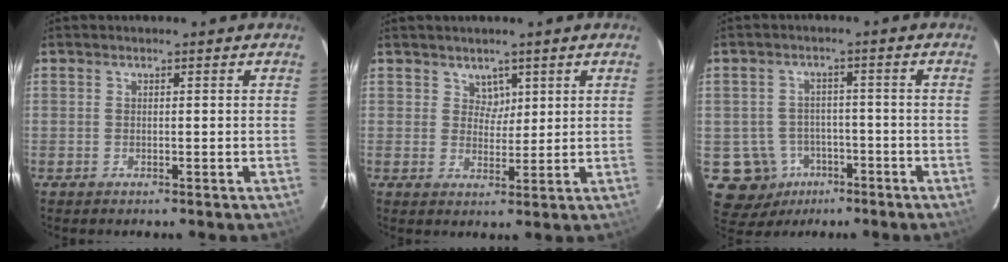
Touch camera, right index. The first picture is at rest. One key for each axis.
{"total": 3.1, "fx": 1.8, "fy": 2.5, "fz": 0.5, "tx": -0.002, "ty": 0.000, "tz": 0.032}
{"total": 8.9, "fx": -3.9, "fy": 7.8, "fz": 1.3, "tx": -0.055, "ty": 0.027, "tz": -0.042}